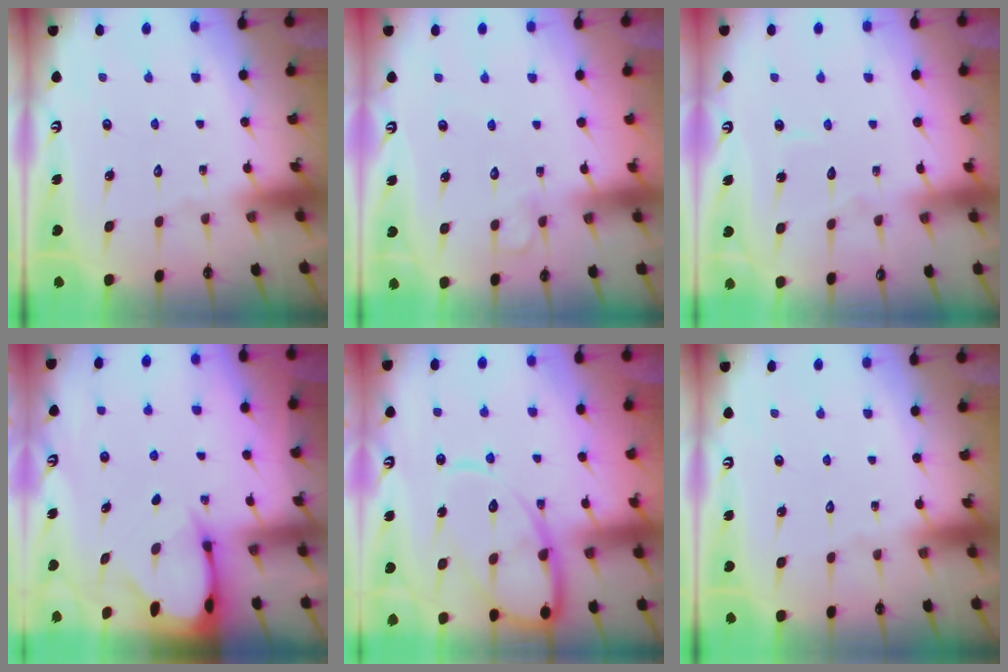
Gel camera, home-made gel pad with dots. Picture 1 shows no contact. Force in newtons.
{"total": 4.5, "press": 4.4, "slide": 0.4}
{"total": 2.9, "press": 2.9, "slide": 0.2}
{"total": 3.1, "press": 3.0, "slide": 0.4}
{"total": 13.7, "press": 13.6, "slide": 1.2}
{"total": 0.0}